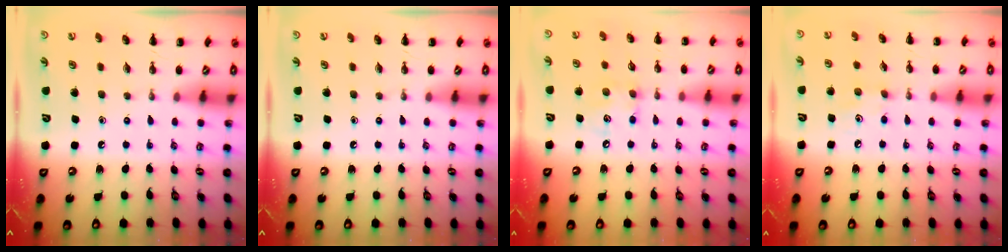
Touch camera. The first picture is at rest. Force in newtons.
{"total": 0.0}
{"total": 6.1, "press": 6.1, "slide": 0.6}
{"total": 3.8, "press": 3.7, "slide": 0.9}